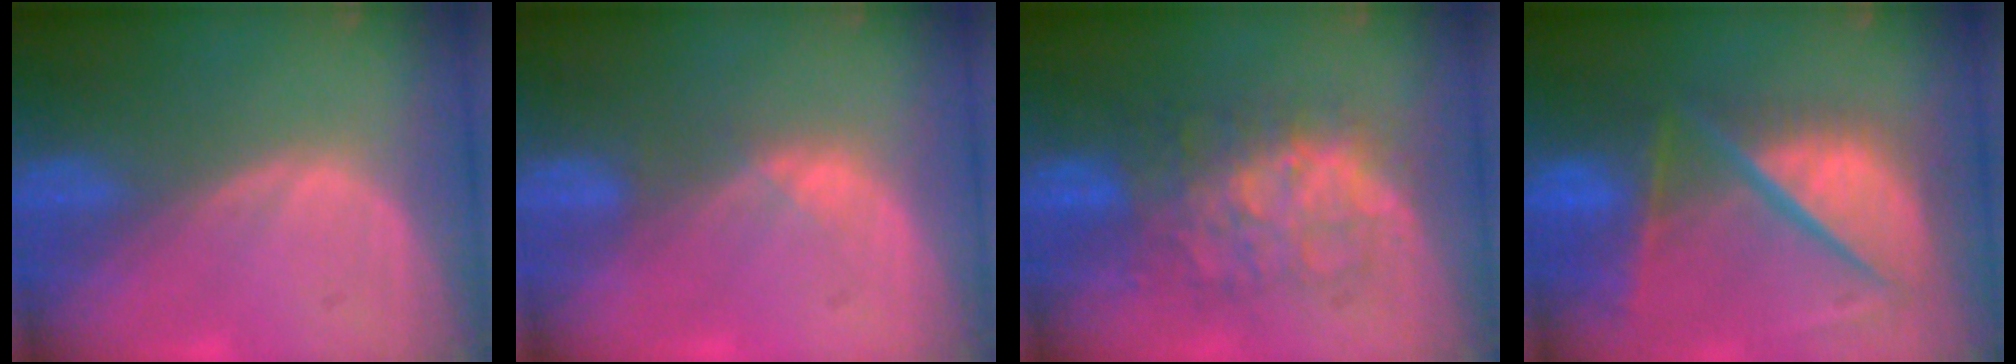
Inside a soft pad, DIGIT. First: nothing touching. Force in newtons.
{"total": 1.4, "press": 1.2, "slide": 0.7}
{"total": 8.0, "press": 8.0, "slide": 0.6}
{"total": 11.7, "press": 9.8, "slide": 6.5}